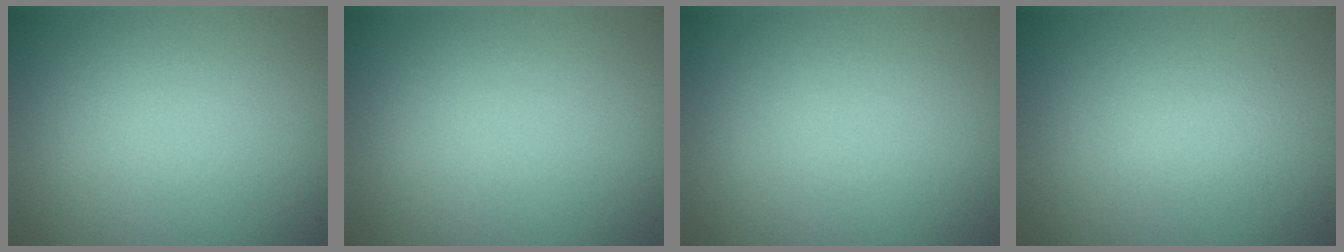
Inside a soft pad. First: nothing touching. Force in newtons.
{"total": 0.0}
{"total": 0.0}
{"total": 1.1, "press": 1.1, "slide": 0.1}